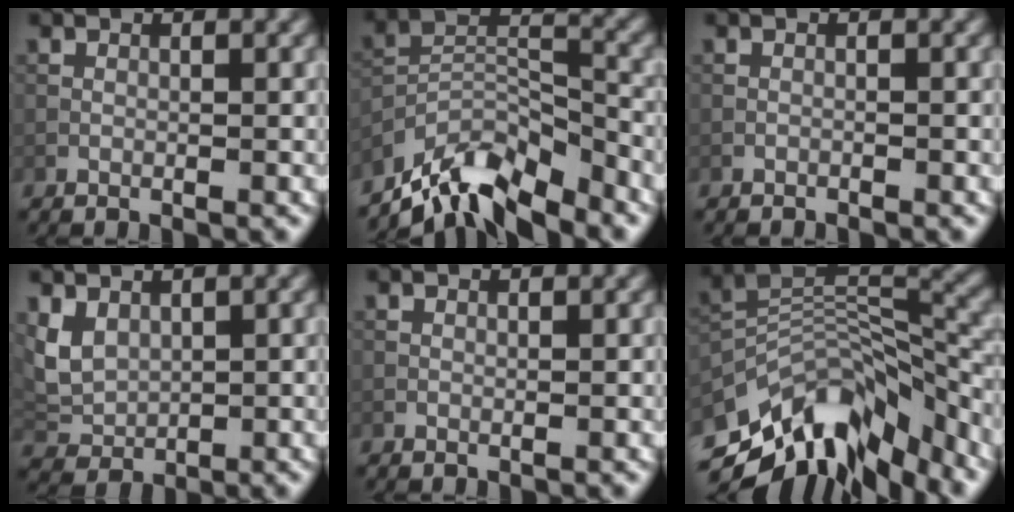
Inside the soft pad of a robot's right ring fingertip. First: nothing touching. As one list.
[{"total": 8.6, "force": [-7.0, 2.8, 4.2], "torque": [-0.071, -0.001, -0.141]}, {"total": 0.7, "force": [-0.6, 0.0, 0.2], "torque": [-0.001, 0.002, -0.013]}, {"total": 3.8, "force": [2.0, 2.4, 2.1], "torque": [-0.051, -0.002, 0.041]}, {"total": 0.0}, {"total": 11.4, "force": [-7.7, 4.7, 7.0], "torque": [-0.136, 0.032, -0.137]}]